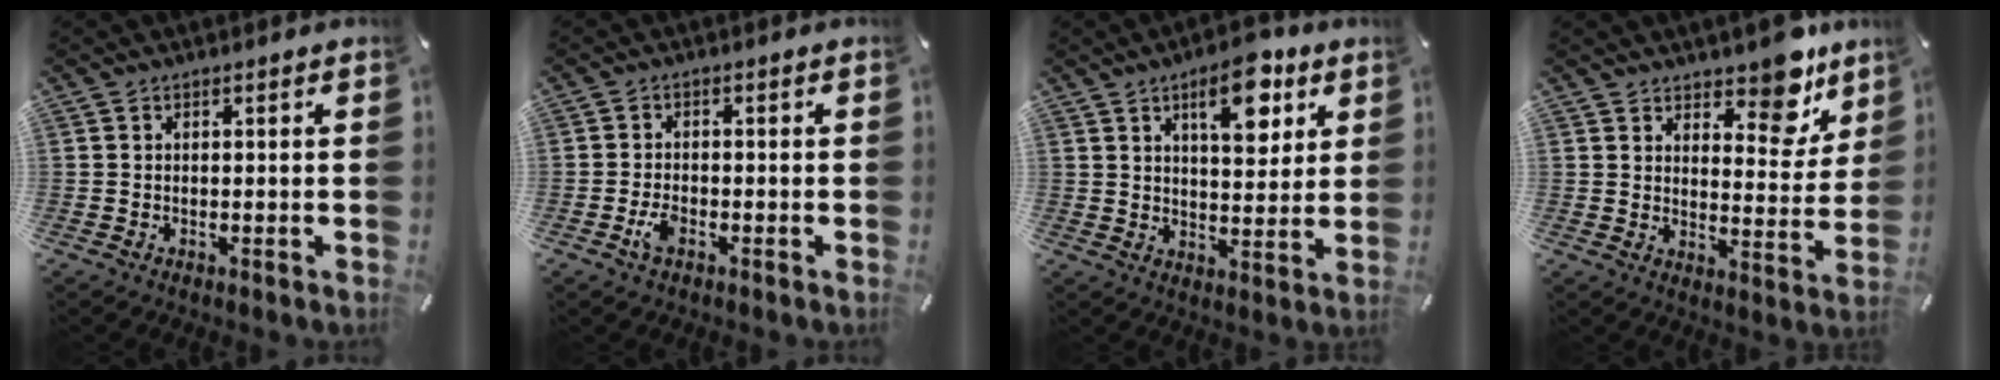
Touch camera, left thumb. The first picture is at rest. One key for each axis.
{"total": 3.2, "fx": -1.6, "fy": 1.6, "fz": 2.2, "tx": -0.051, "ty": 0.001, "tz": -0.030}
{"total": 12.1, "fx": 6.4, "fy": 5.7, "fz": 8.5, "tx": -0.107, "ty": -0.026, "tz": 0.103}
{"total": 10.9, "fx": 8.5, "fy": 4.9, "fz": 4.6, "tx": -0.035, "ty": -0.076, "tz": 0.145}